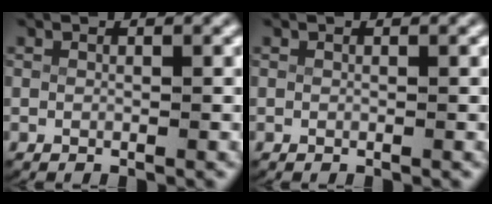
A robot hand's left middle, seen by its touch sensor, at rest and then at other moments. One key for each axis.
{"total": 0.0}